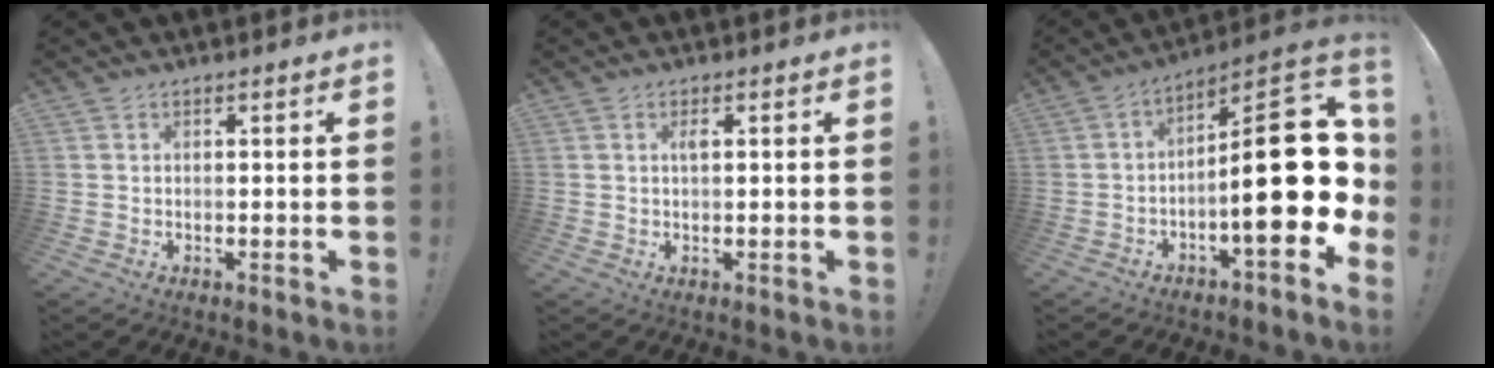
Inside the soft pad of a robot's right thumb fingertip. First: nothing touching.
{"total": 1.4, "force": [0.5, 0.1, 1.3], "torque": [-0.018, 0.001, 0.006]}
{"total": 24.3, "force": [-2.4, 8.6, 22.6], "torque": [-0.312, 0.016, -0.029]}